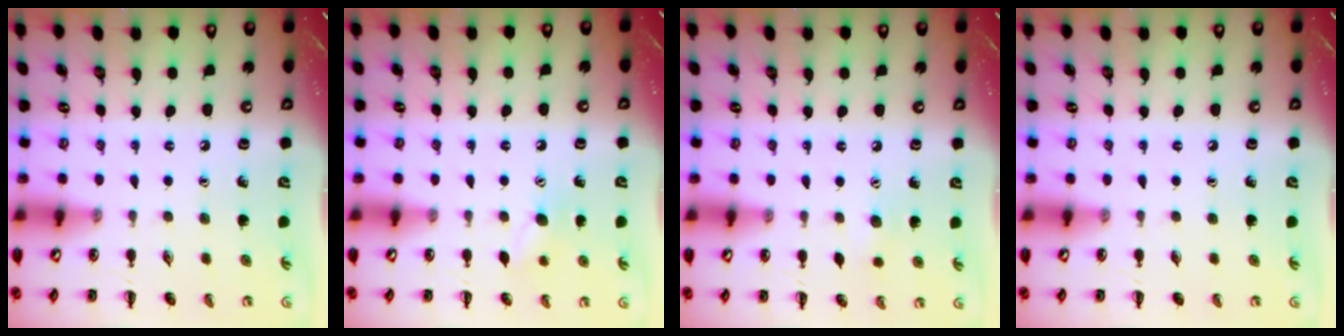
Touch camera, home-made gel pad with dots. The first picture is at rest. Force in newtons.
{"total": 6.3, "press": 6.1, "slide": 1.4}
{"total": 5.3, "press": 5.1, "slide": 1.3}
{"total": 0.0}